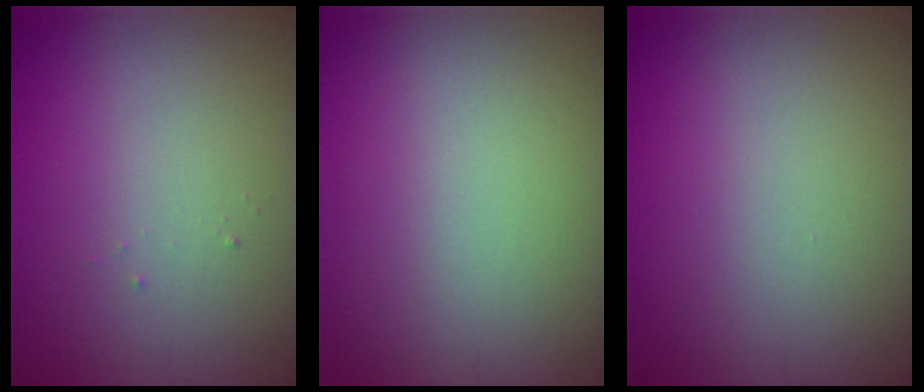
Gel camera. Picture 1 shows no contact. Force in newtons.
{"total": 0.0}
{"total": 0.0}